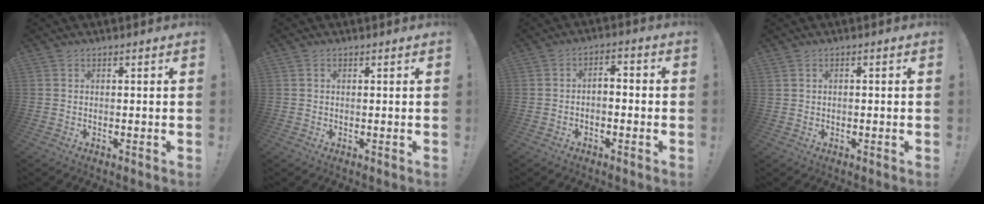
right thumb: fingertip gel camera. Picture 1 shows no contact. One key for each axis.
{"total": 0.7, "fx": 0.3, "fy": 0.7, "fz": 0.2, "tx": 0.002, "ty": 0.000, "tz": 0.003}
{"total": 3.4, "fx": -1.8, "fy": 1.6, "fz": 2.4, "tx": -0.042, "ty": 0.009, "tz": -0.033}
{"total": 0.7, "fx": 0.2, "fy": 0.5, "fz": 0.4, "tx": -0.008, "ty": 0.002, "tz": 0.003}